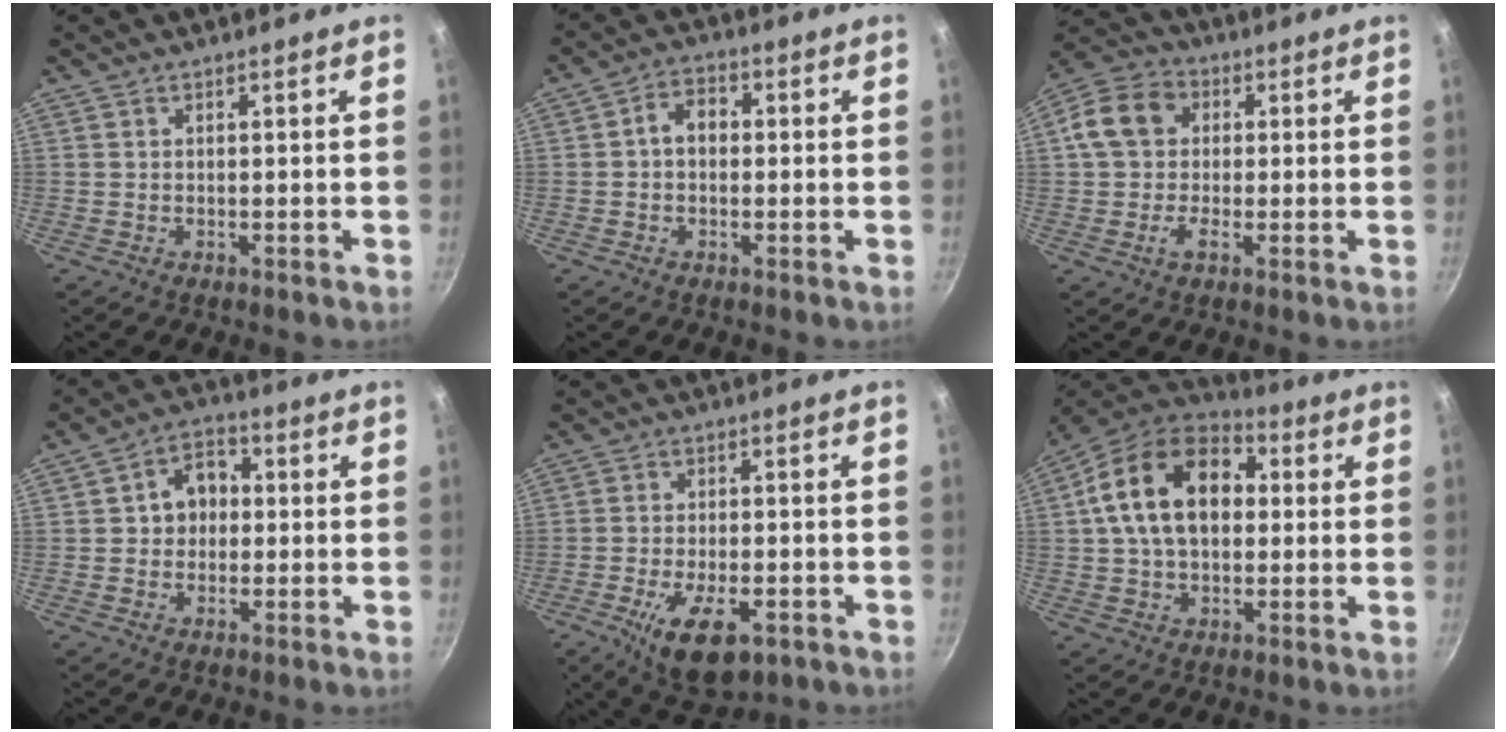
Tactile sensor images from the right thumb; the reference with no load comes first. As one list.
[{"total": 5.0, "force": [0.1, 3.7, 3.3], "torque": [-0.039, 0.016, -0.009]}, {"total": 10.4, "force": [0.9, 8.2, 6.4], "torque": [-0.096, 0.024, -0.005]}, {"total": 7.4, "force": [0.4, 6.0, 4.3], "torque": [-0.025, 0.014, -0.004]}, {"total": 11.5, "force": [-4.9, 5.4, 8.9], "torque": [-0.145, 0.008, -0.075]}, {"total": 18.8, "force": [2.9, 12.6, 13.6], "torque": [-0.207, 0.028, 0.032]}]